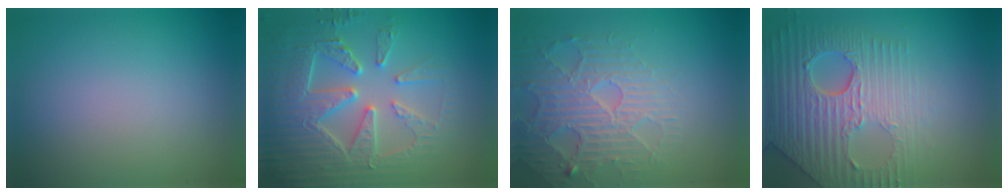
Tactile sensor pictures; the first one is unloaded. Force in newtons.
{"total": 8.0, "press": 6.3, "slide": 4.9}
{"total": 4.4, "press": 4.3, "slide": 0.8}
{"total": 7.2, "press": 5.7, "slide": 4.5}